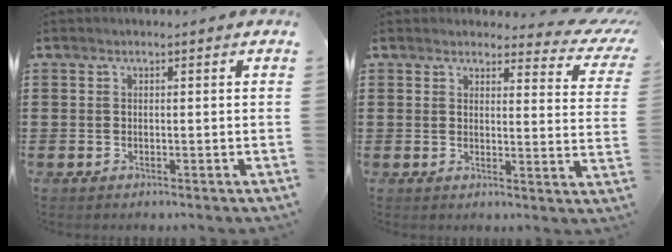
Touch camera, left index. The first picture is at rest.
{"total": 3.7, "force": [3.2, 1.0, 1.5], "torque": [-0.029, -0.017, 0.053]}